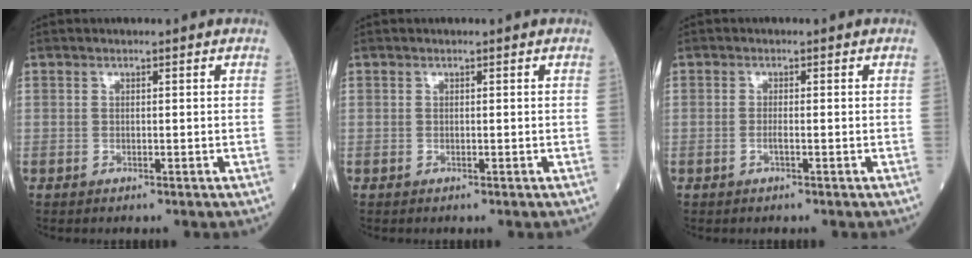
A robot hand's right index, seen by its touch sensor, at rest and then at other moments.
{"total": 0.0}
{"total": 0.9, "force": [-0.4, 0.0, 0.8], "torque": [-0.017, 0.001, -0.009]}